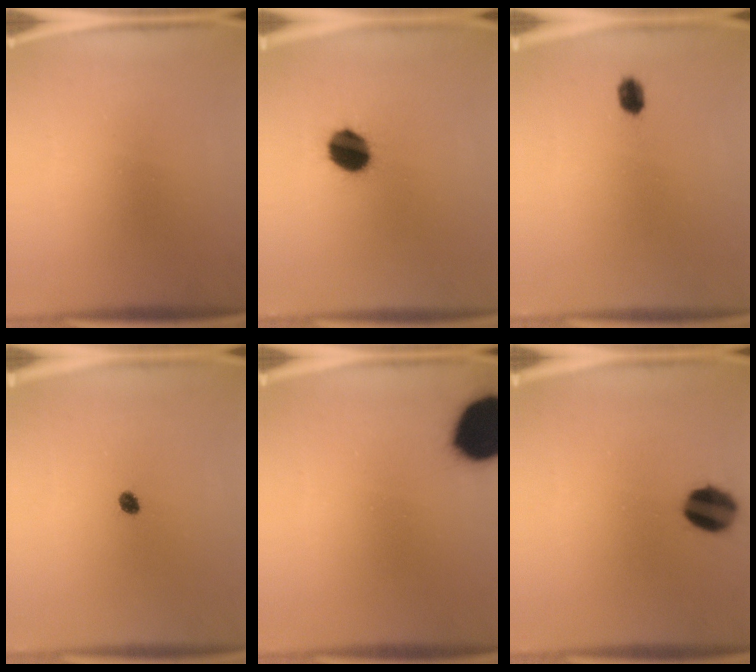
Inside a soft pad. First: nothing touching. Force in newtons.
{"total": 9.6}
{"total": 2.4}
{"total": 1.7}
{"total": 19.7}
{"total": 9.9}